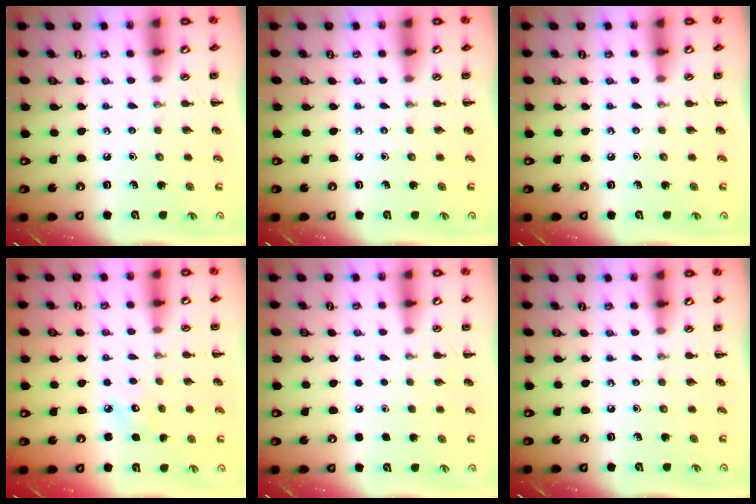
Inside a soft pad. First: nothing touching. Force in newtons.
{"total": 0.0}
{"total": 0.0}
{"total": 3.8, "press": 3.7, "slide": 0.9}
{"total": 1.8, "press": 1.7, "slide": 0.1}
{"total": 0.0}